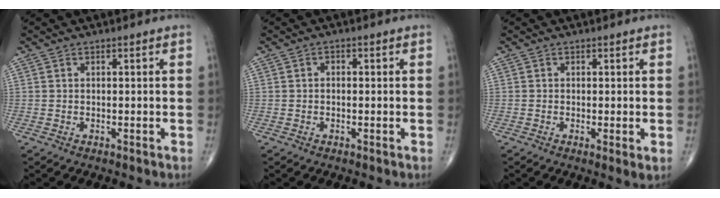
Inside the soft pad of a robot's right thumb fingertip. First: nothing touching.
{"total": 1.1, "force": [0.1, 0.7, 0.8], "torque": [-0.011, 0.003, -0.002]}
{"total": 1.9, "force": [-0.2, 0.3, 1.8], "torque": [-0.039, -0.009, -0.008]}